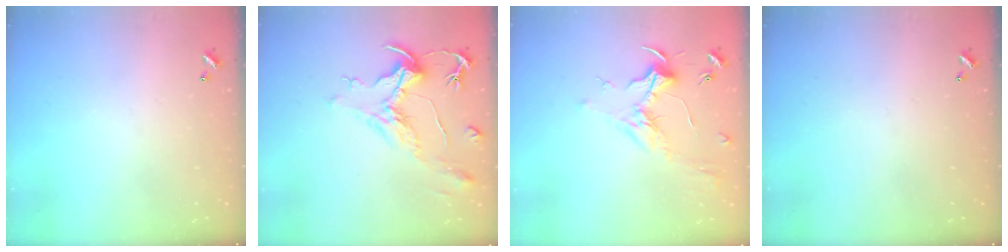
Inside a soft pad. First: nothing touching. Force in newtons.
{"total": 2.2, "press": 1.7, "slide": 1.4}
{"total": 1.8, "press": 1.6, "slide": 0.7}
{"total": 0.0}